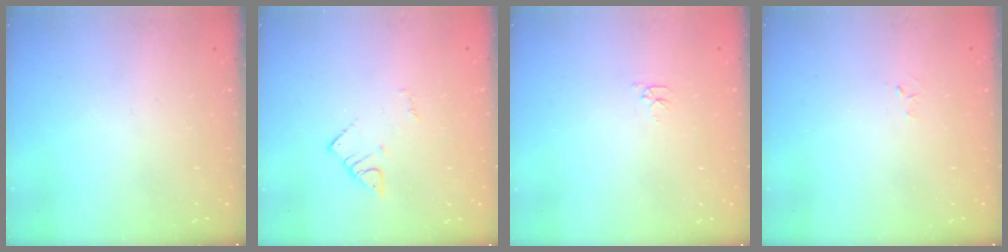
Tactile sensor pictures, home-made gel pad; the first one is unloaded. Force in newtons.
{"total": 2.7, "press": 2.7, "slide": 0.4}
{"total": 2.8, "press": 2.7, "slide": 0.4}
{"total": 2.6, "press": 2.6, "slide": 0.4}